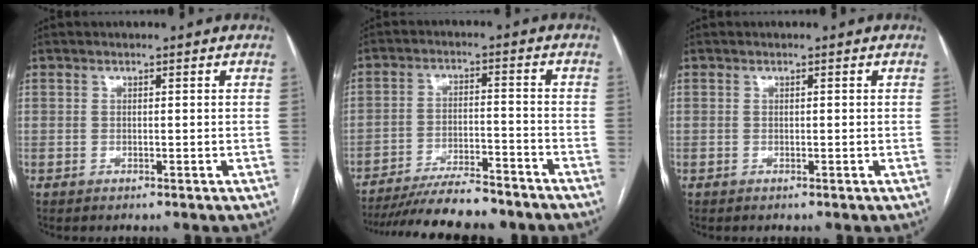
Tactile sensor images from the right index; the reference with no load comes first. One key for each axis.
{"total": 18.7, "fx": -17.0, "fy": 3.9, "fz": 6.6, "tx": -0.112, "ty": -0.005, "tz": -0.241}
{"total": 0.0}